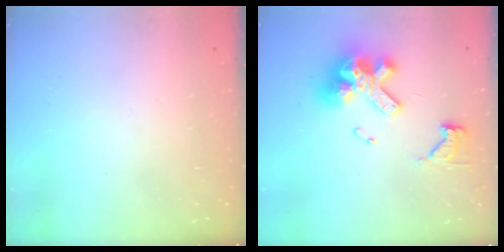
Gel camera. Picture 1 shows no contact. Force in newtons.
{"total": 14.8, "press": 14.7, "slide": 1.8}